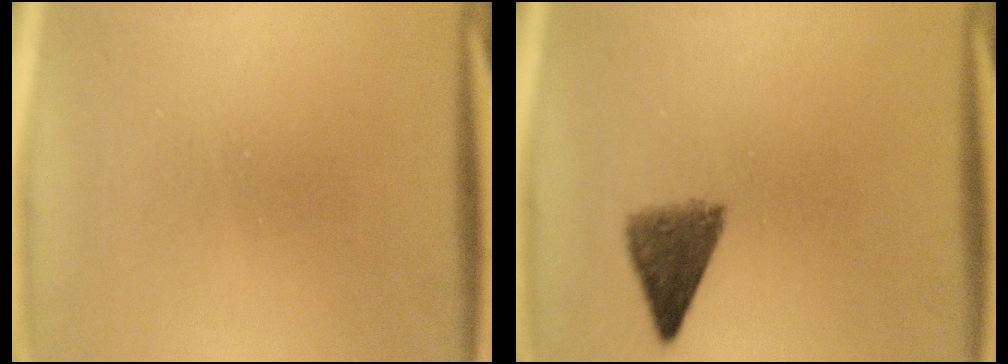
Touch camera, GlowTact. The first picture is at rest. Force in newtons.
{"total": 5.0}